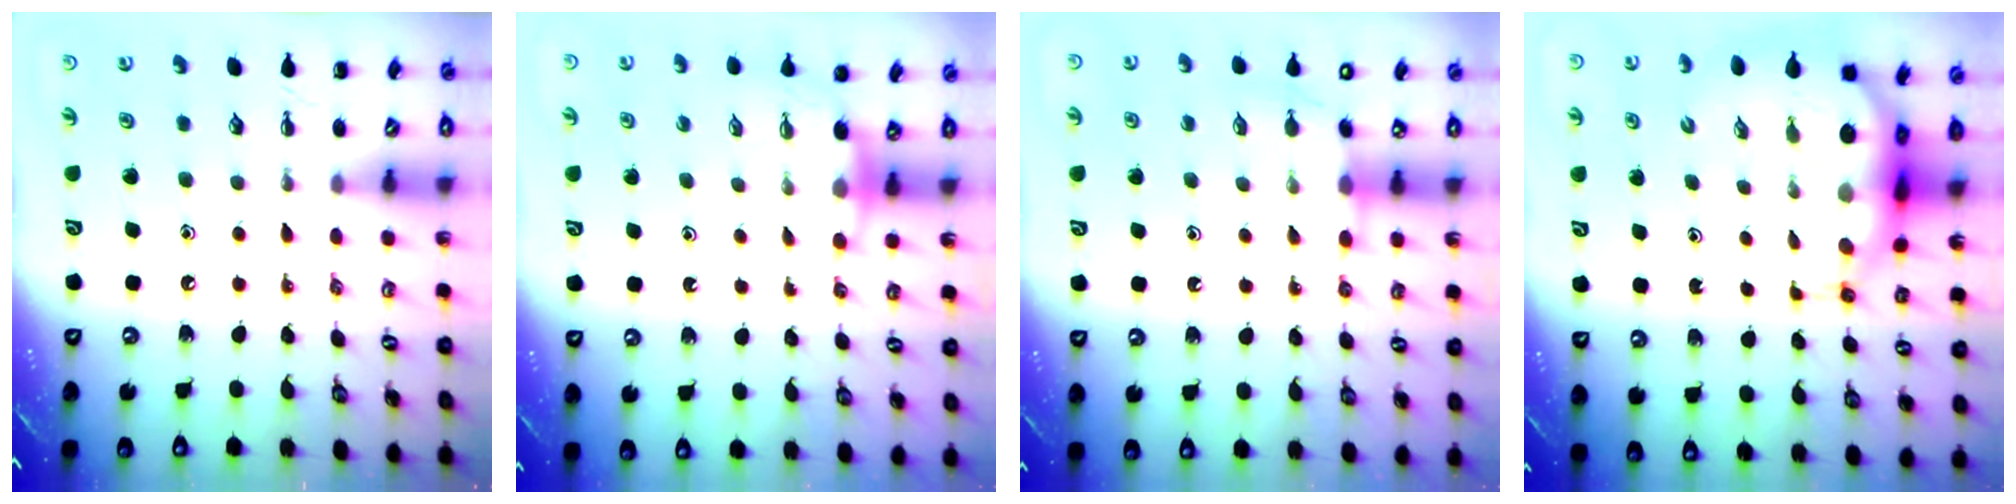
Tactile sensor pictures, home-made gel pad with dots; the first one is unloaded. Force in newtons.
{"total": 3.0, "press": 2.9, "slide": 0.9}
{"total": 5.3, "press": 5.3, "slide": 0.6}
{"total": 10.6, "press": 10.1, "slide": 3.1}